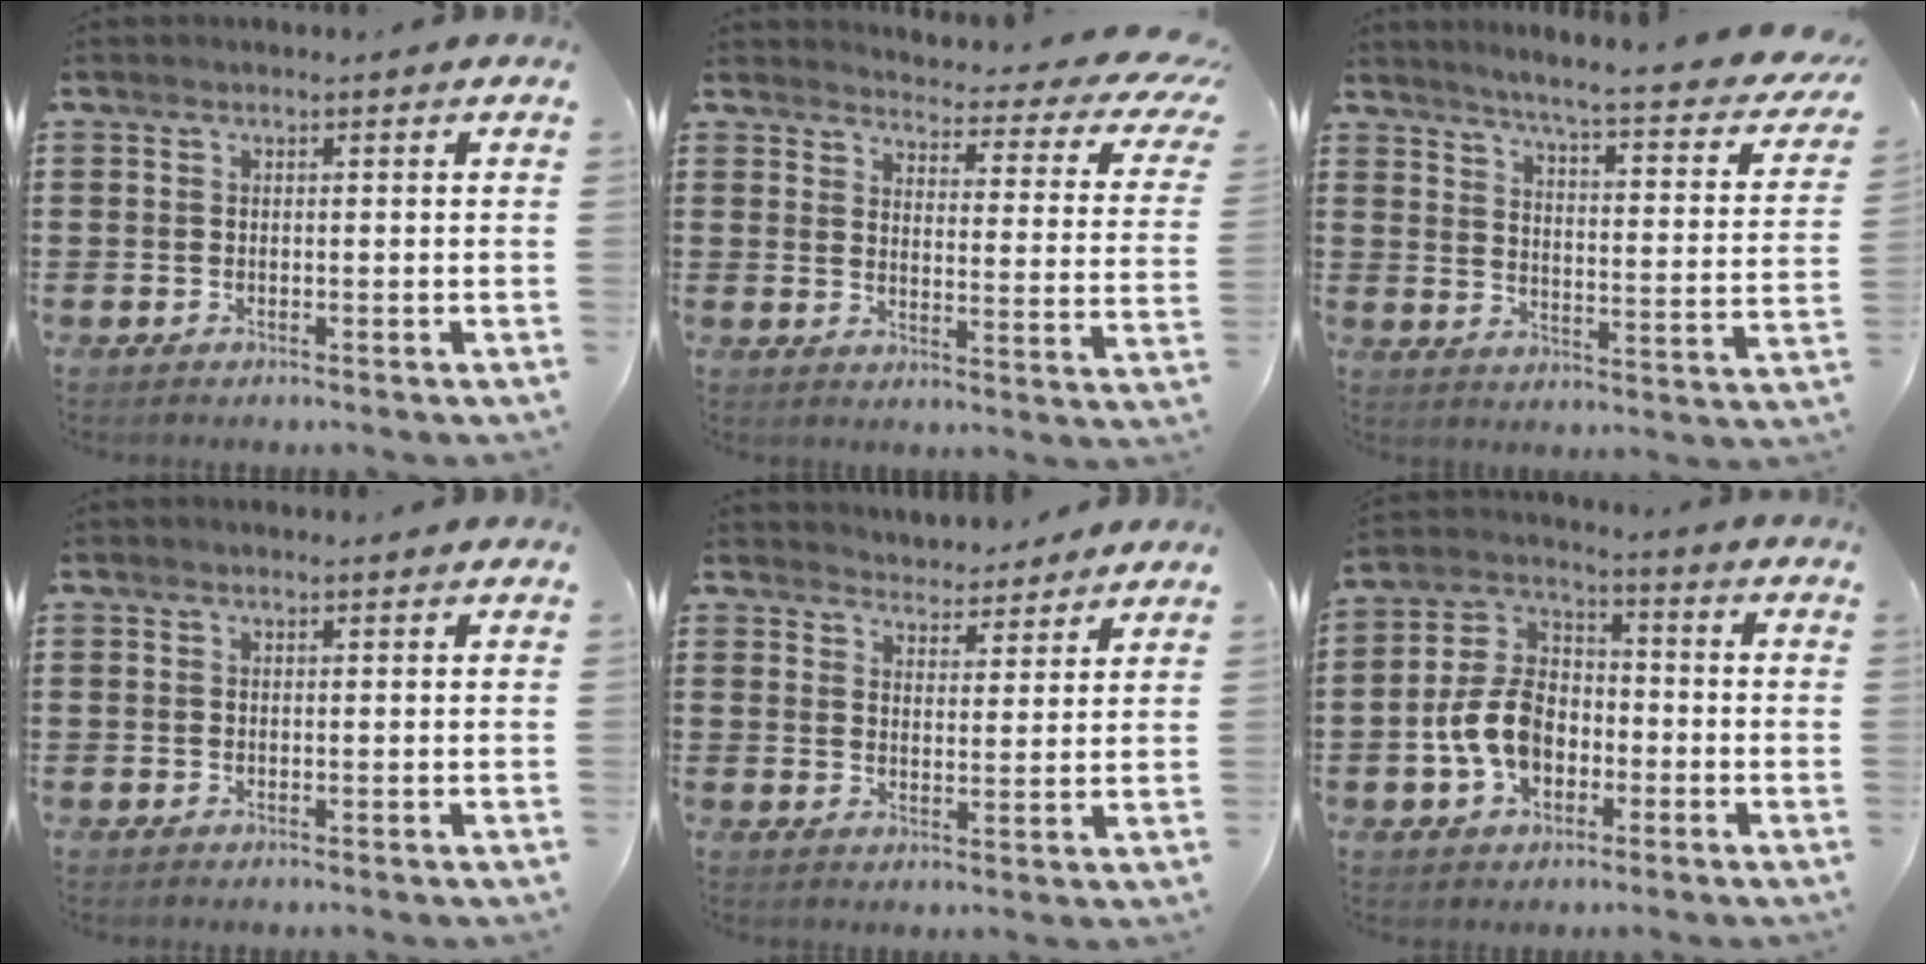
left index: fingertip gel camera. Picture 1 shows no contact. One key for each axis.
{"total": 3.7, "fx": 3.3, "fy": 0.5, "fz": 1.8, "tx": -0.038, "ty": -0.034, "tz": 0.046}
{"total": 4.7, "fx": 3.9, "fy": -0.7, "fz": 2.6, "tx": -0.062, "ty": -0.043, "tz": 0.053}
{"total": 0.0}
{"total": 4.0, "fx": 4.0, "fy": 0.4, "fz": -0.2, "tx": -0.011, "ty": -0.018, "tz": 0.072}
{"total": 9.4, "fx": -2.7, "fy": 6.6, "fz": 6.1, "tx": -0.158, "ty": 0.012, "tz": -0.057}